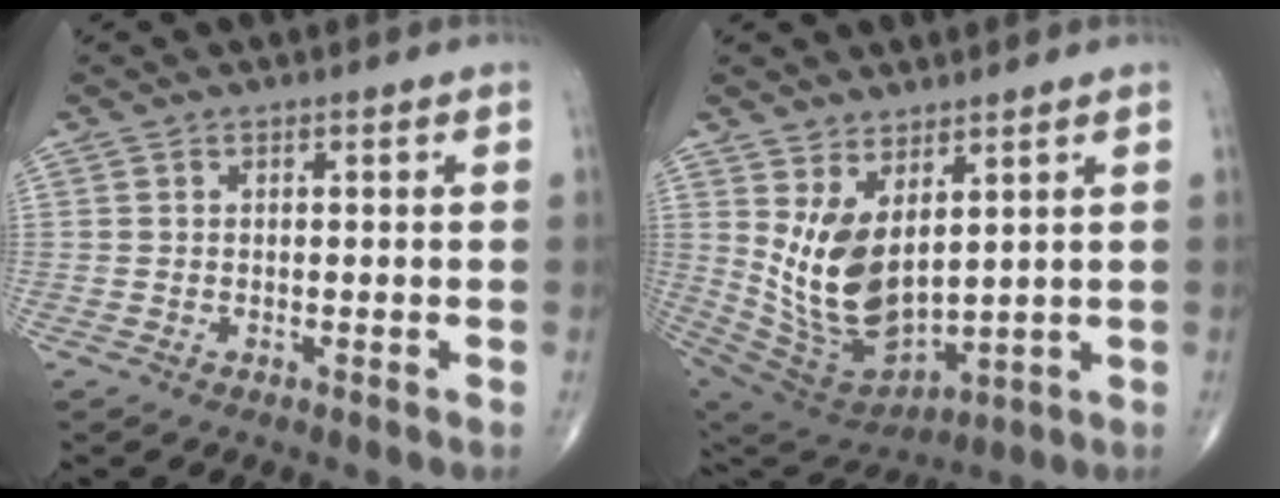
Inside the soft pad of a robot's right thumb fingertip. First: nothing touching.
{"total": 13.6, "force": [3.8, 7.0, 11.0], "torque": [-0.201, -0.038, 0.103]}